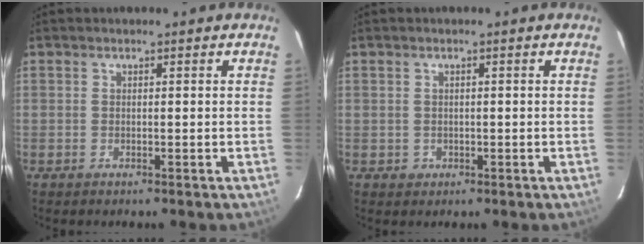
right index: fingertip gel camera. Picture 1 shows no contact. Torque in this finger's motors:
{"motor_torque": [-0.11, 0.18, -0.34, -0.21]}